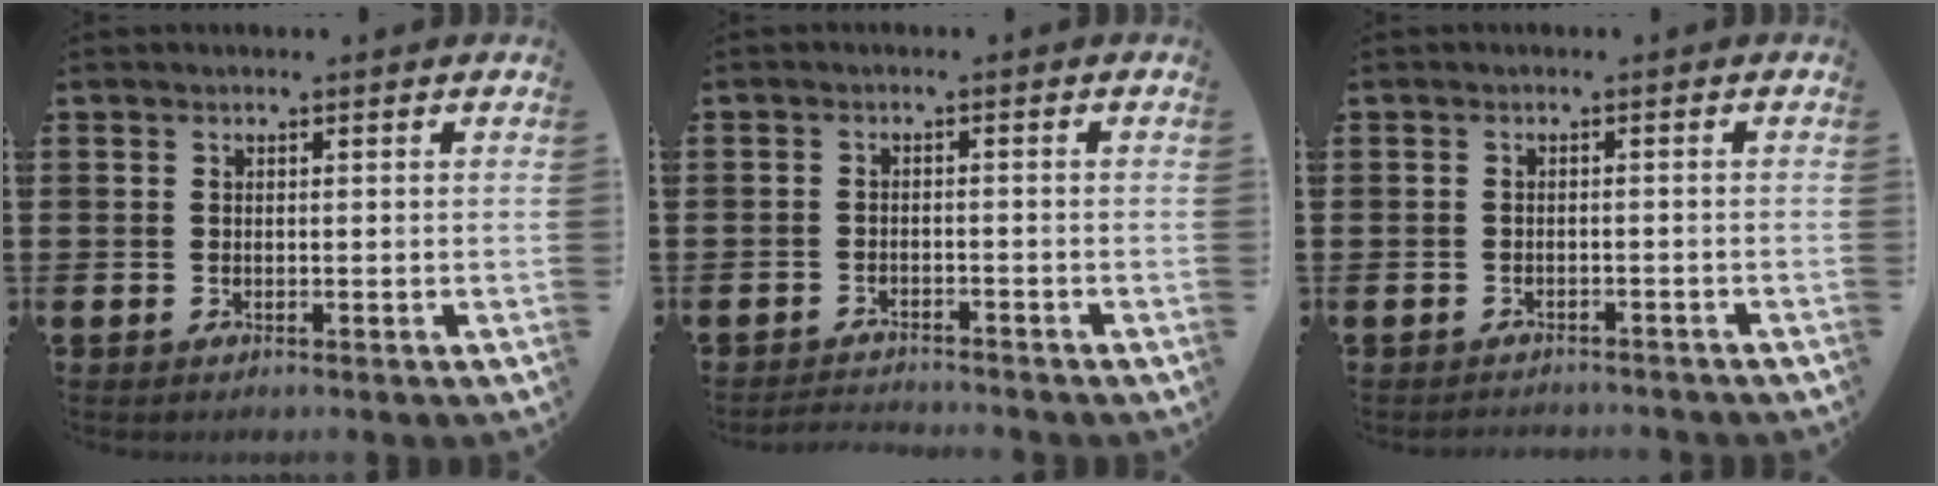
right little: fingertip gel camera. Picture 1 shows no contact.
{"total": 1.8, "force": [-1.8, 0.0, 0.0], "torque": [-0.005, 0.004, -0.039]}
{"total": 1.2, "force": [-1.2, 0.0, -0.1], "torque": [-0.003, 0.005, -0.025]}